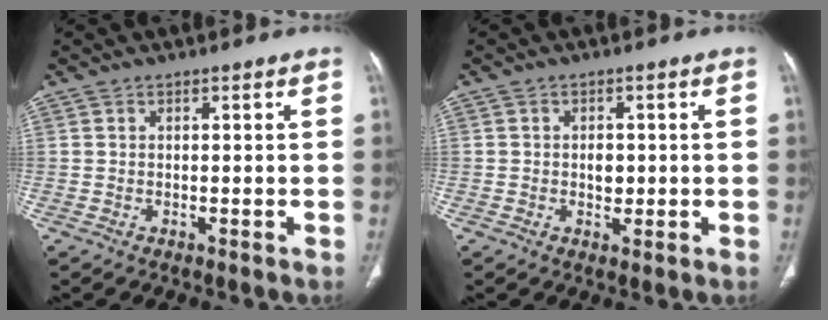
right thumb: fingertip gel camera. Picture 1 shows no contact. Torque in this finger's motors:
{"motor_torque": [3.00, 2.01, 0.58, -0.56, 0.45]}